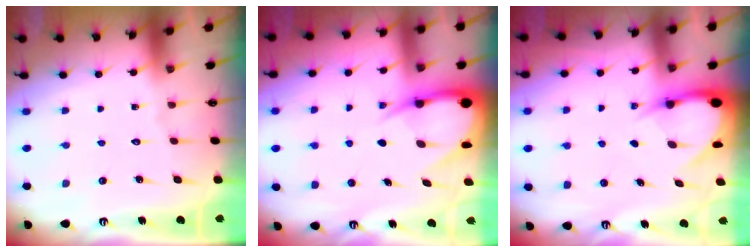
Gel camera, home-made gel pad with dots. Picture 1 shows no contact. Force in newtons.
{"total": 9.4, "press": 9.4, "slide": 1.2}
{"total": 4.6, "press": 4.5, "slide": 0.5}